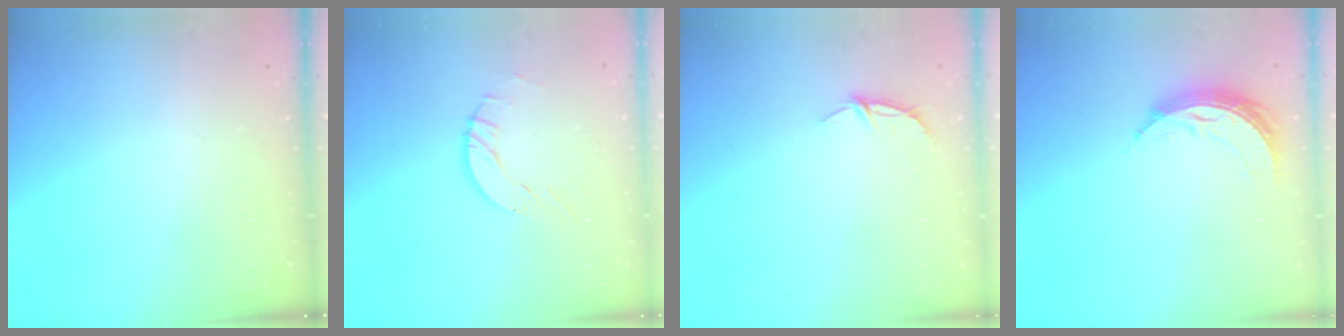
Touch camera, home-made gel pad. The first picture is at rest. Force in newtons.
{"total": 5.5, "press": 5.5, "slide": 0.2}
{"total": 5.6, "press": 5.6, "slide": 0.4}
{"total": 7.0, "press": 7.0, "slide": 0.7}